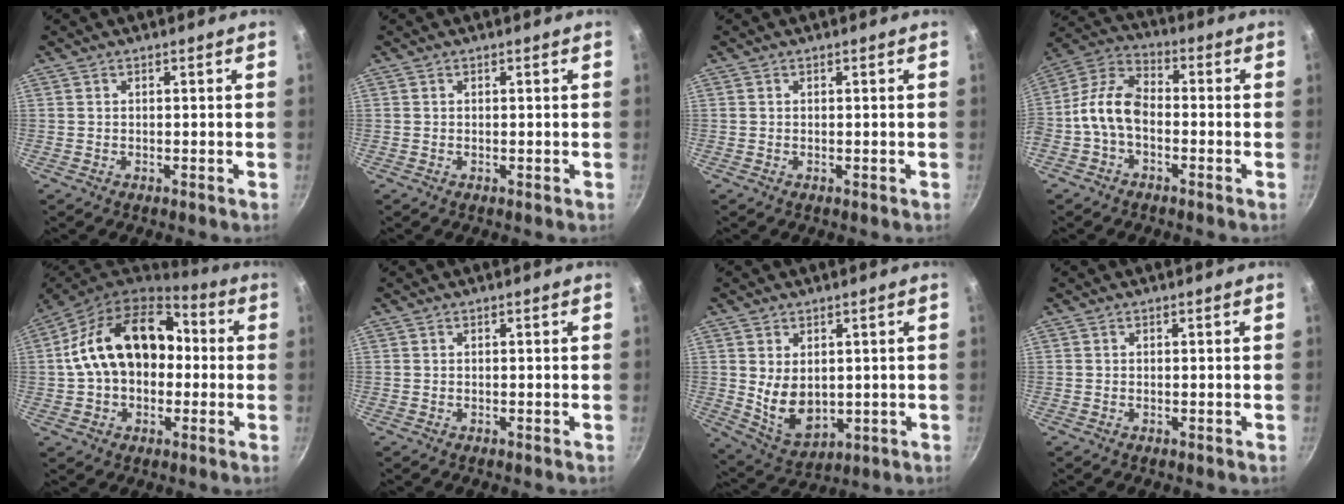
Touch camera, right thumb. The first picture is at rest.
{"total": 0.0}
{"total": 0.0}
{"total": 10.0, "force": [-2.2, 6.1, 7.6], "torque": [-0.144, 0.044, -0.060]}
{"total": 20.2, "force": [1.4, 14.1, 14.4], "torque": [-0.210, 0.047, 0.013]}
{"total": 0.0}
{"total": 8.9, "force": [0.9, 6.0, 6.5], "torque": [-0.096, -0.023, 0.042]}
{"total": 0.0}